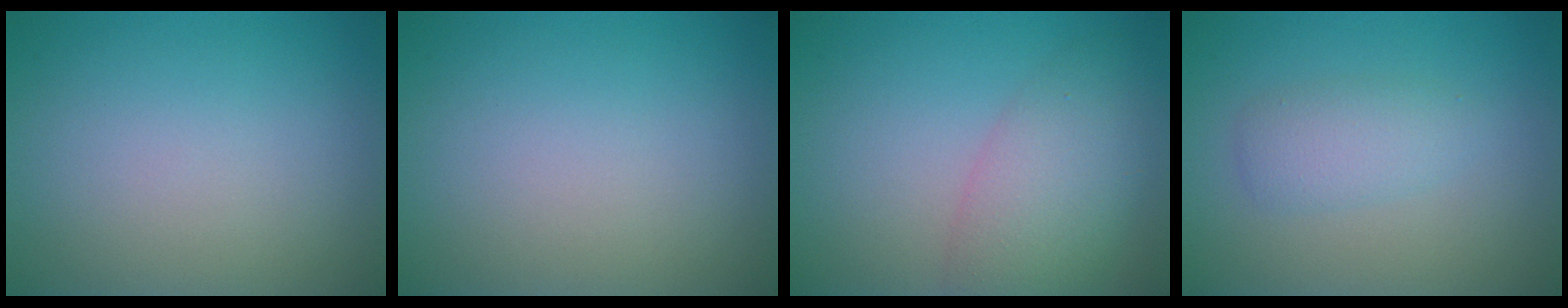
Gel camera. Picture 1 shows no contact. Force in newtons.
{"total": 0.0}
{"total": 5.3, "press": 5.2, "slide": 0.4}
{"total": 2.3, "press": 2.3, "slide": 0.1}